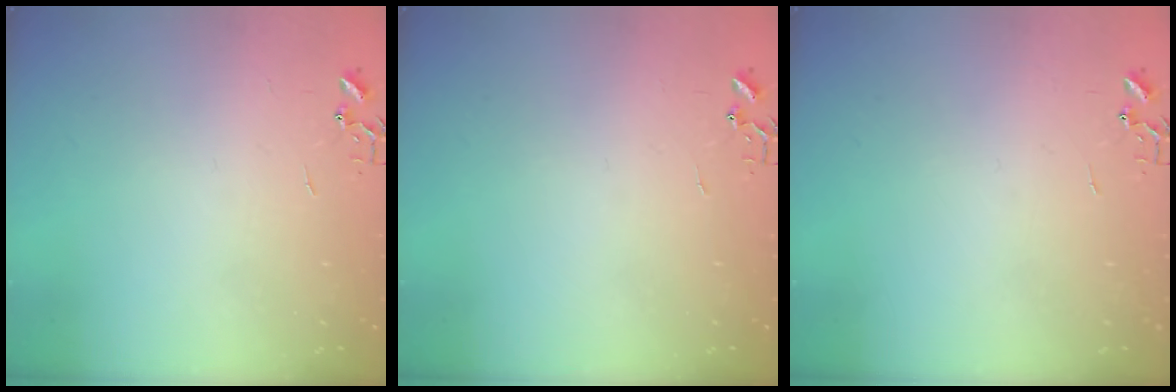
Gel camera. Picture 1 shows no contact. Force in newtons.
{"total": 0.0}
{"total": 0.0}